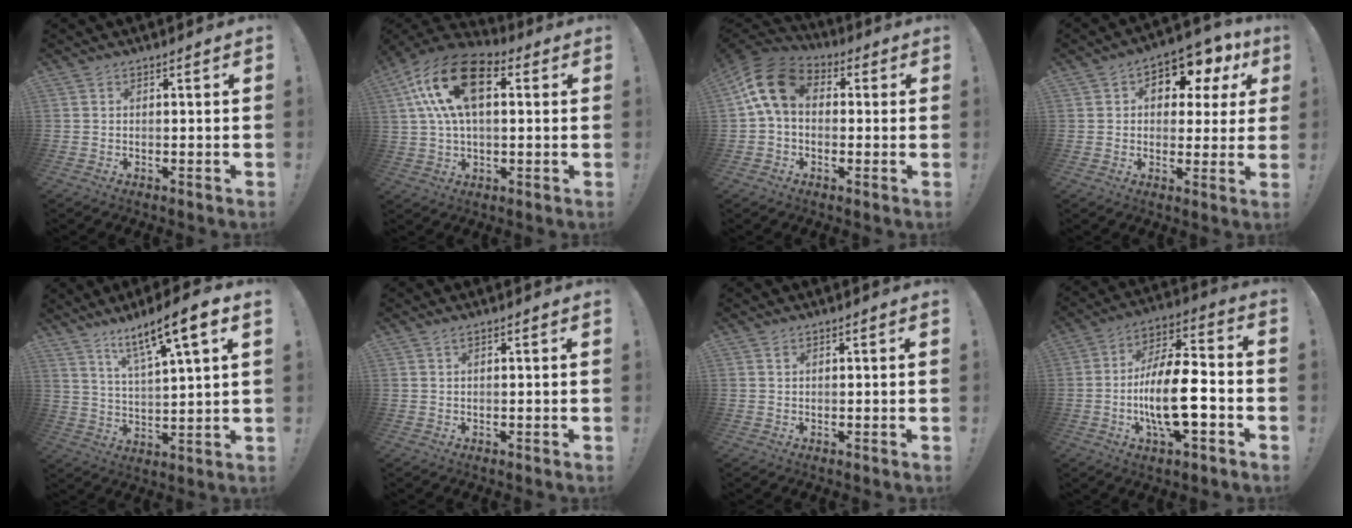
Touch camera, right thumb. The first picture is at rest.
{"total": 19.7, "force": [6.1, 10.9, 15.2], "torque": [-0.280, -0.003, 0.104]}
{"total": 14.2, "force": [3.5, 9.6, 9.9], "torque": [-0.176, 0.018, 0.069]}
{"total": 10.5, "force": [4.9, 6.4, 6.6], "torque": [-0.086, -0.030, 0.085]}
{"total": 11.9, "force": [8.1, 1.4, 8.6], "torque": [-0.147, -0.046, 0.126]}
{"total": 1.0, "force": [0.6, 0.3, 0.8], "torque": [-0.015, 0.001, 0.009]}
{"total": 0.8, "force": [0.4, 0.7, 0.2], "torque": [-0.002, 0.000, 0.008]}
{"total": 17.5, "force": [-4.3, 6.6, 15.6], "torque": [-0.285, 0.012, -0.074]}